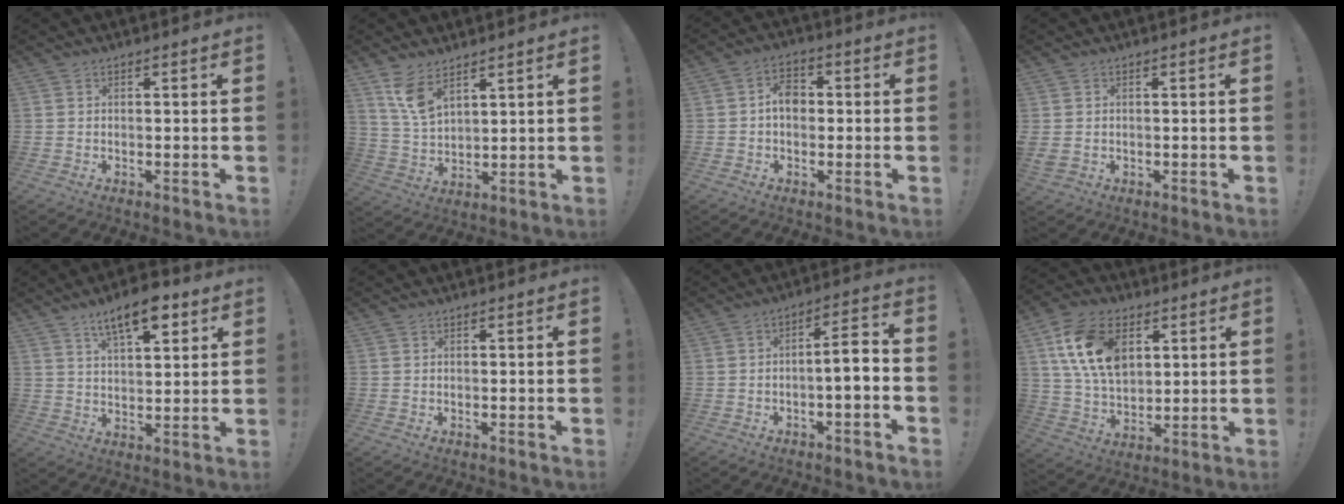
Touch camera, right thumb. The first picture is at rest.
{"total": 8.3, "force": [6.0, 3.3, 4.7], "torque": [-0.088, -0.031, 0.113]}
{"total": 6.4, "force": [0.2, 4.6, 4.4], "torque": [-0.069, 0.009, 0.004]}
{"total": 2.2, "force": [0.5, 1.7, 1.3], "torque": [-0.020, 0.000, 0.010]}
{"total": 11.2, "force": [6.5, 4.3, 8.0], "torque": [-0.121, -0.024, 0.110]}
{"total": 0.0}
{"total": 6.1, "force": [-1.9, 0.7, 5.7], "torque": [-0.083, -0.001, -0.038]}
{"total": 17.3, "force": [6.4, 11.4, 11.3], "torque": [-0.208, -0.018, 0.122]}